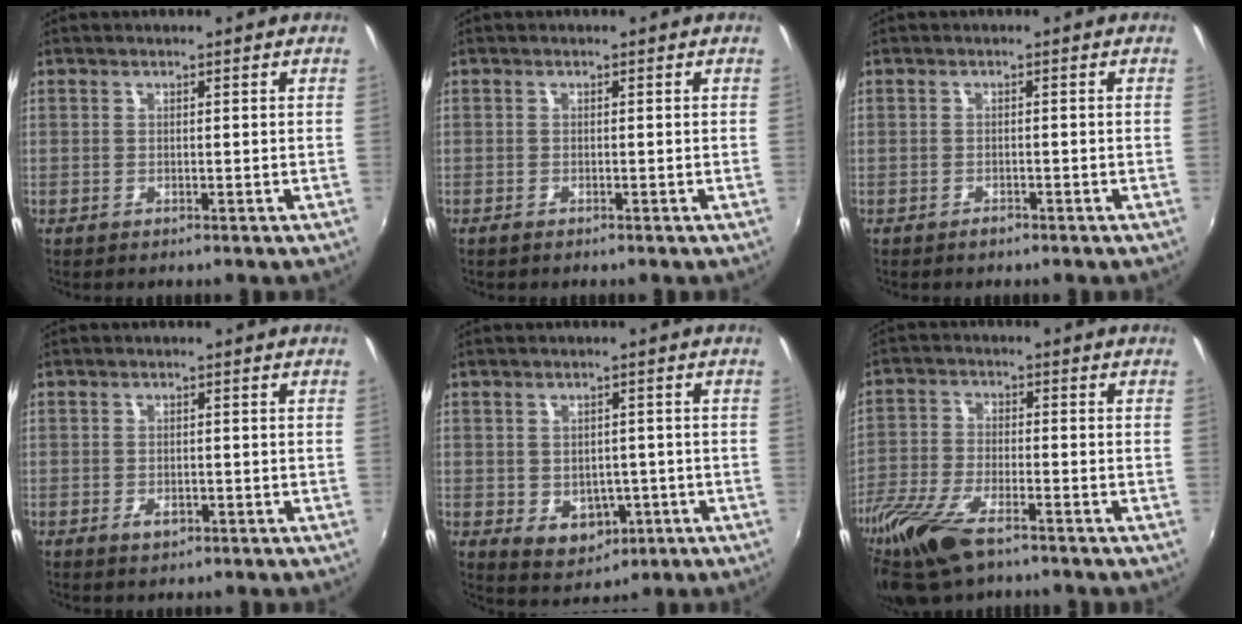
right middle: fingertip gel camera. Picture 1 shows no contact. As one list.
[{"total": 0.7, "force": [-0.6, 0.1, 0.3], "torque": [-0.007, -0.004, -0.013]}, {"total": 1.1, "force": [-1.0, 0.4, 0.3], "torque": [-0.007, -0.001, -0.016]}, {"total": 2.0, "force": [-1.1, 1.1, 1.2], "torque": [-0.023, -0.002, -0.017]}, {"total": 6.8, "force": [-2.1, 5.3, 3.7], "torque": [-0.070, -0.001, -0.011]}, {"total": 15.3, "force": [-10.6, 5.1, 9.8], "torque": [-0.230, -0.044, -0.207]}]